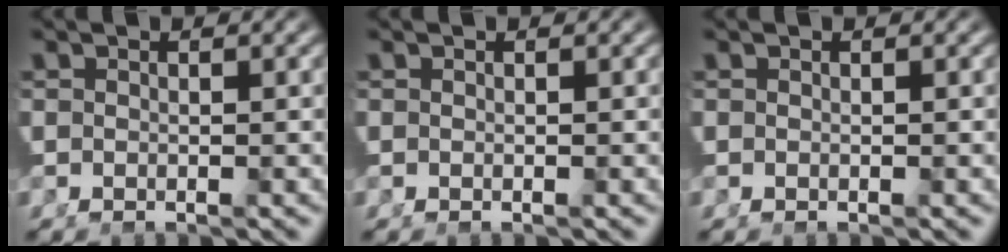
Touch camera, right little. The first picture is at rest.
{"total": 0.0}
{"total": 0.0}